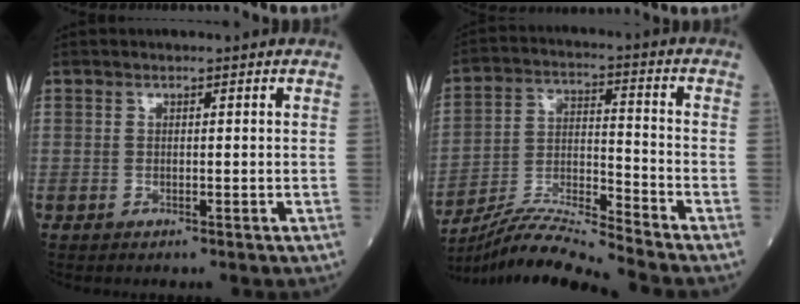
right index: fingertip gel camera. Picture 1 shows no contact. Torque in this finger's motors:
{"motor_torque": [0.12, -0.51, 0.20, 0.02]}